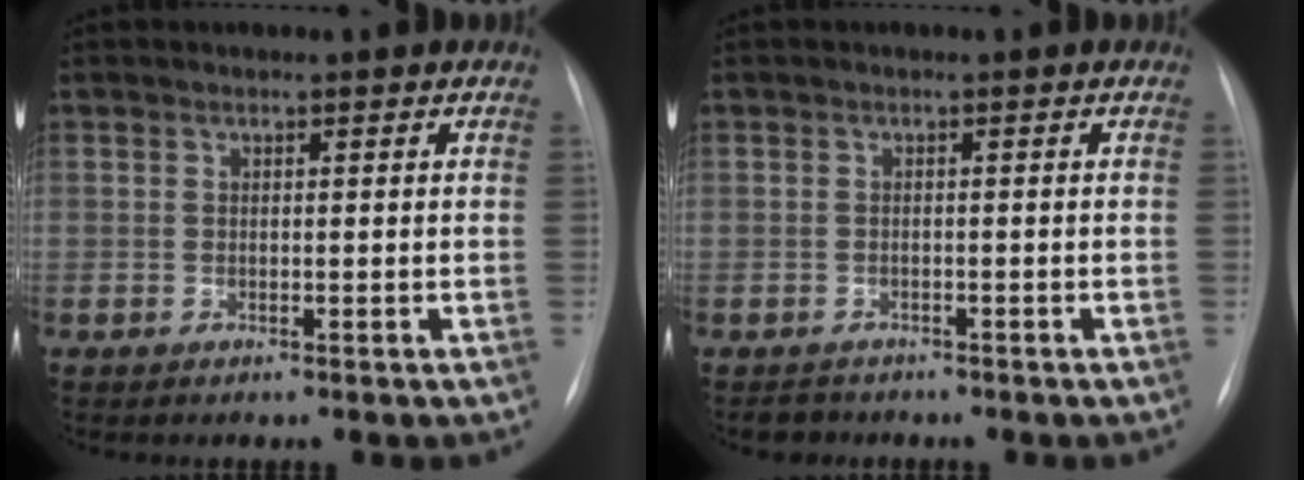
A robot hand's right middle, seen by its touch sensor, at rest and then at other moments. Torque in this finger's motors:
{"motor_torque": [0.00, -0.01, -0.02, -0.01]}